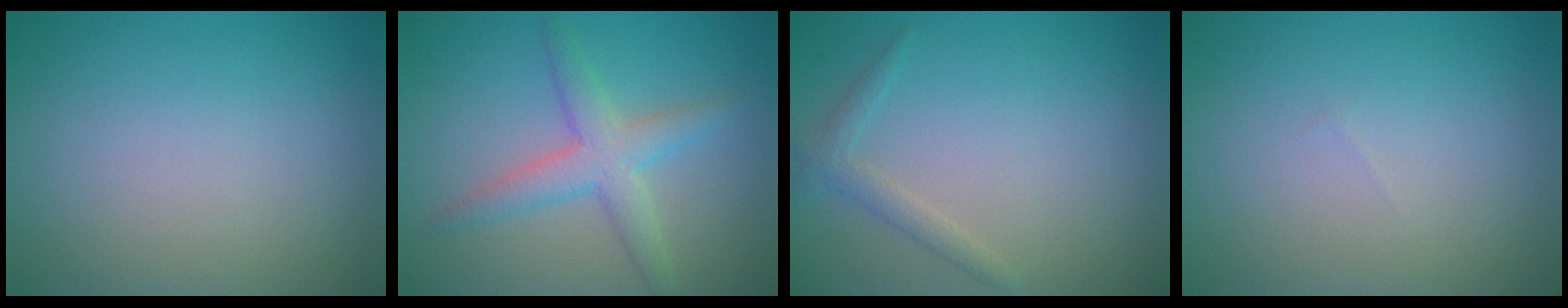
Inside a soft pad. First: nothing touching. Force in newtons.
{"total": 3.7, "press": 3.7, "slide": 0.1}
{"total": 1.5, "press": 1.5, "slide": 0.1}
{"total": 0.0}